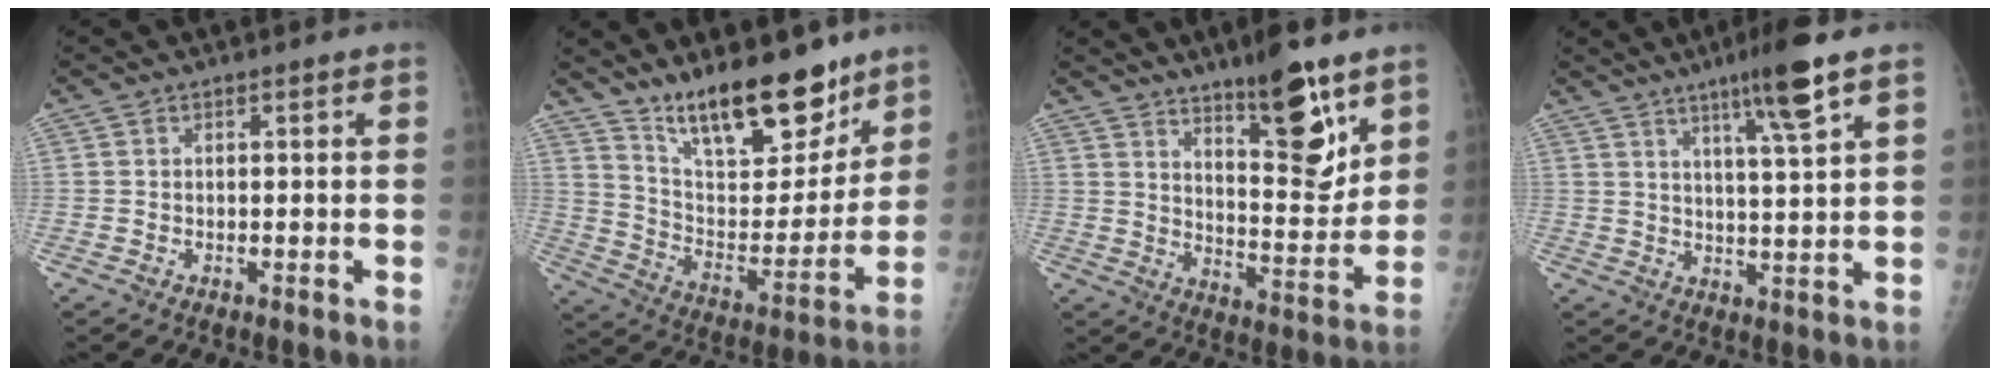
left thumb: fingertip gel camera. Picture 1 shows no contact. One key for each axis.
{"total": 19.5, "fx": 14.7, "fy": 6.9, "fz": 10.9, "tx": -0.124, "ty": -0.098, "tz": 0.247}
{"total": 14.7, "fx": 9.2, "fy": 4.2, "fz": 10.6, "tx": -0.127, "ty": -0.070, "tz": 0.153}
{"total": 9.6, "fx": 5.8, "fy": 0.1, "fz": 7.7, "tx": -0.126, "ty": -0.029, "tz": 0.095}